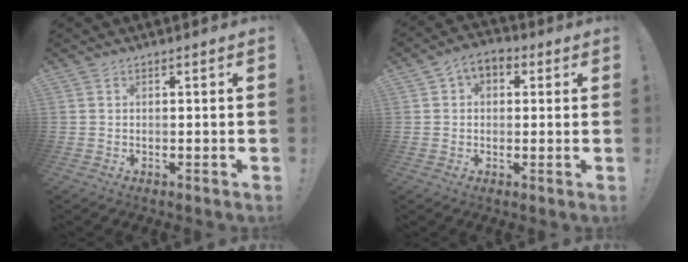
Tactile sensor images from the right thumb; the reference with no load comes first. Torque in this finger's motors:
{"motor_torque": [0.08, 0.08, 0.02, 0.29, 0.01]}